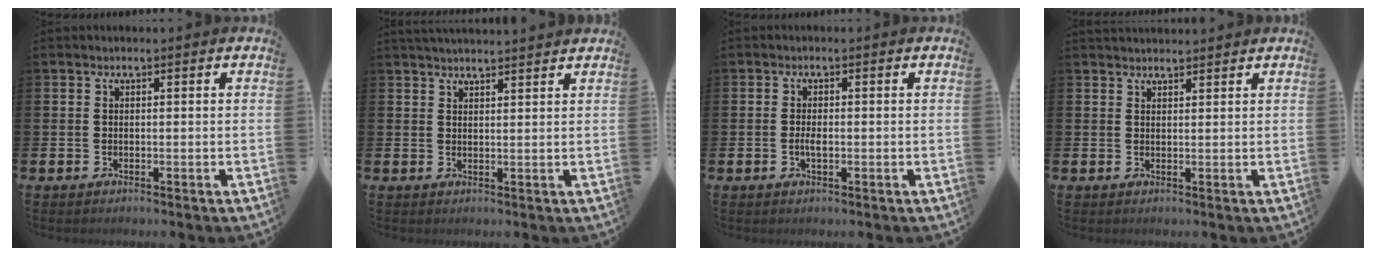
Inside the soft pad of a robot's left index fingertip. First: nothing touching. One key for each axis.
{"total": 2.6, "fx": 2.6, "fy": -0.1, "fz": 0.2, "tx": -0.011, "ty": -0.009, "tz": 0.048}
{"total": 1.5, "fx": -0.3, "fy": 0.6, "fz": 1.4, "tx": -0.019, "ty": -0.002, "tz": -0.007}
{"total": 1.8, "fx": 1.8, "fy": 0.3, "fz": 0.0, "tx": 0.003, "ty": -0.007, "tz": 0.032}